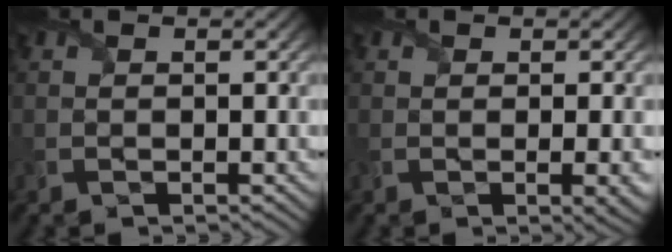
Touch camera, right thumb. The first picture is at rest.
{"total": 2.6, "force": [-0.5, 0.4, 2.6], "torque": [-0.039, -0.003, -0.009]}